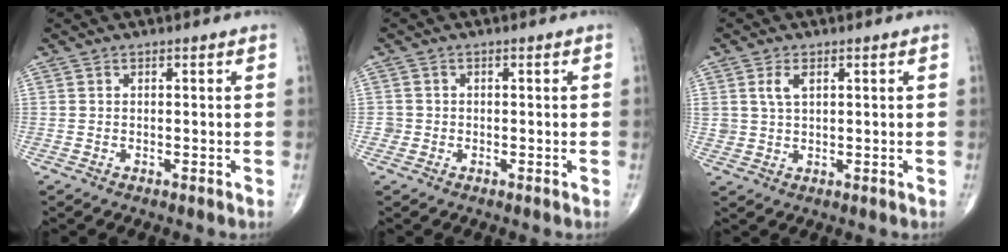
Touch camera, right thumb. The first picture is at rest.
{"total": 1.3, "force": [-0.3, 1.3, -0.1], "torque": [0.011, 0.007, -0.010]}
{"total": 3.4, "force": [1.4, 1.9, 2.4], "torque": [-0.045, -0.005, 0.030]}